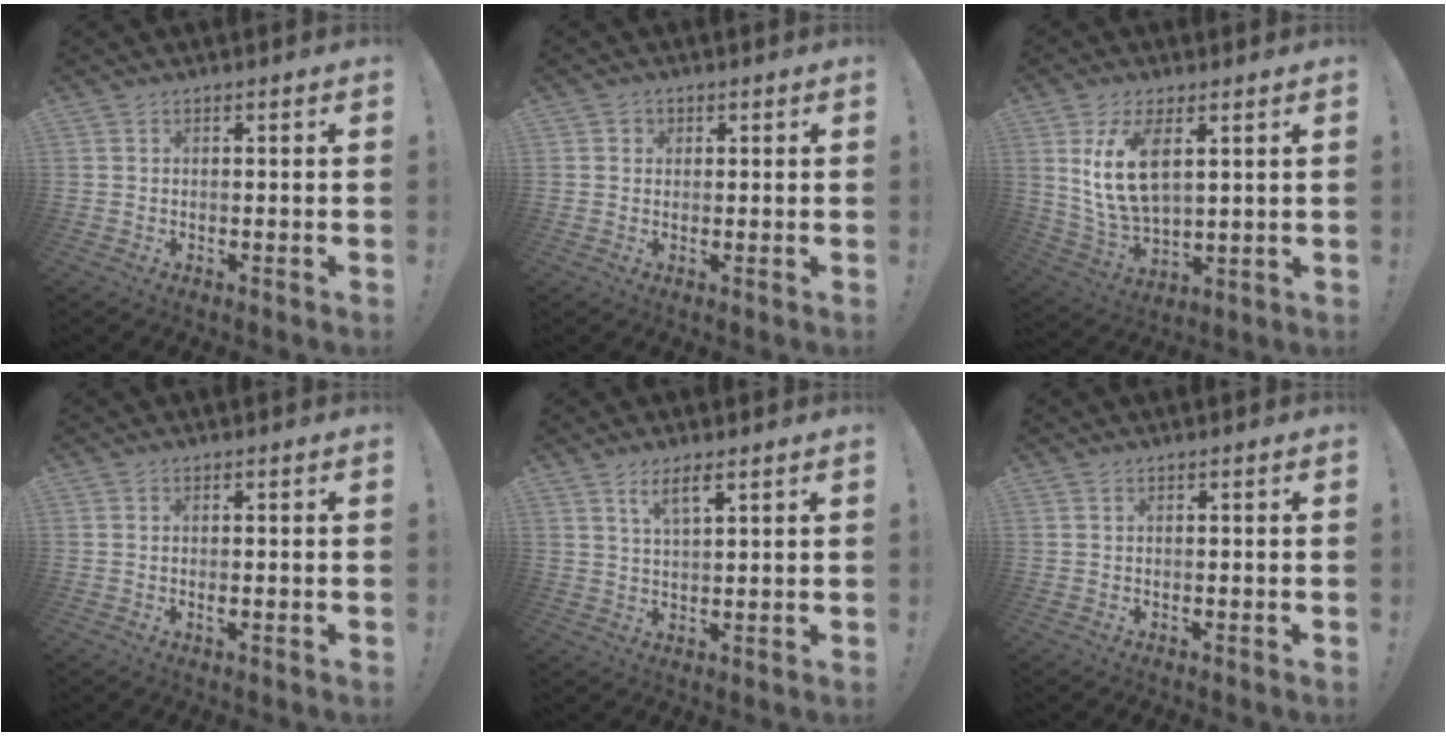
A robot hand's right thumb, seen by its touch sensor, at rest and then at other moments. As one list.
[{"total": 1.8, "force": [0.5, 1.6, 0.5], "torque": [-0.005, 0.000, 0.007]}, {"total": 12.6, "force": [4.4, 6.5, 9.9], "torque": [-0.202, -0.013, 0.081]}, {"total": 0.6, "force": [-0.2, 0.2, 0.6], "torque": [-0.009, -0.002, -0.003]}, {"total": 5.0, "force": [3.1, 1.1, 3.7], "torque": [-0.067, -0.009, 0.052]}, {"total": 0.0}]